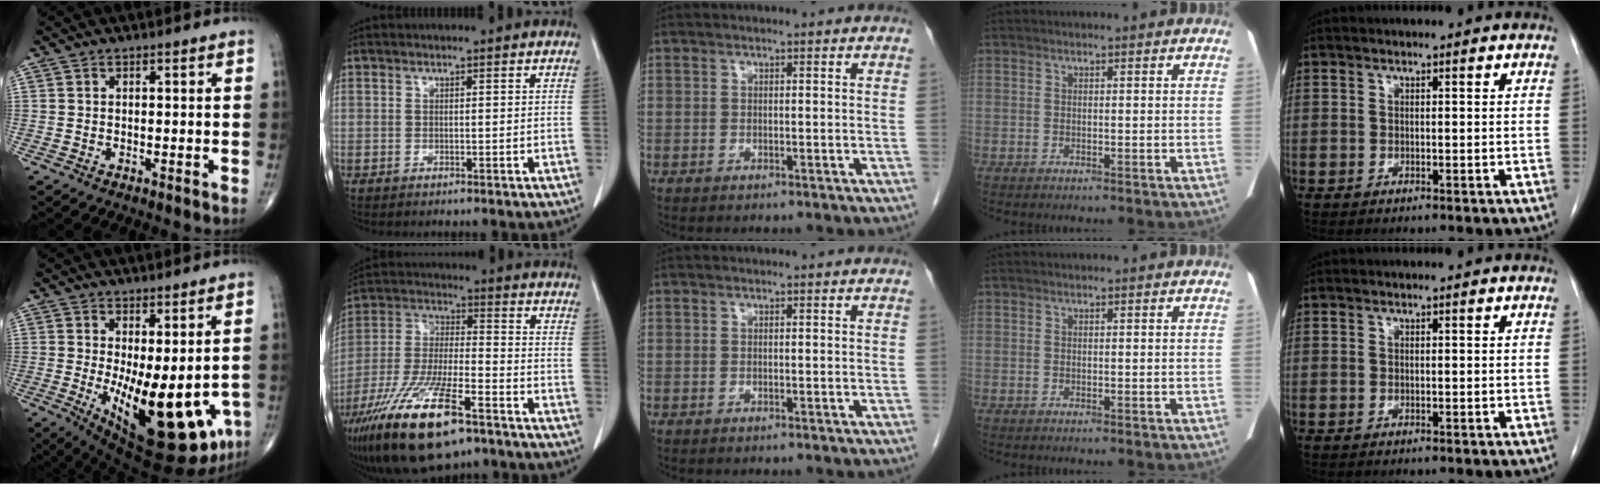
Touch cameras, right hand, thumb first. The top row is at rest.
{"thumb": {"total": 19.2, "force": [-3.8, 7.7, 17.2], "torque": [-0.225, -0.036, -0.030]}, "index": {"total": 18.9, "force": [-11.9, 4.7, 14.0], "torque": [-0.287, -0.034, -0.215]}}